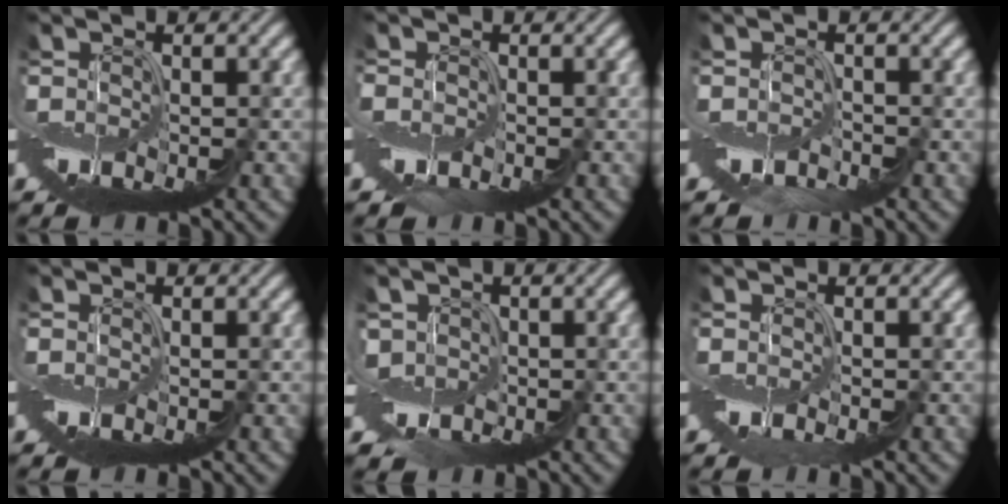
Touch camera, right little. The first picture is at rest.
{"total": 0.9, "force": [-0.6, 0.3, -0.6], "torque": [0.022, 0.009, -0.006]}
{"total": 0.9, "force": [-0.7, -0.1, -0.6], "torque": [0.010, -0.003, -0.012]}
{"total": 0.0}
{"total": 2.8, "force": [0.1, 2.0, 1.9], "torque": [-0.019, 0.009, 0.007]}
{"total": 0.7, "force": [0.2, -0.4, -0.4], "torque": [0.005, 0.001, 0.003]}